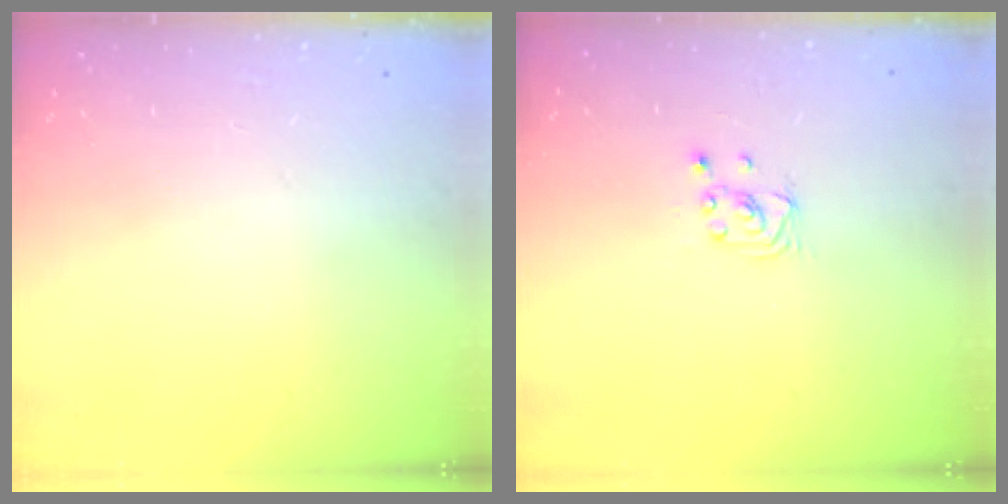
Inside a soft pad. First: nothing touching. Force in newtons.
{"total": 1.6, "press": 1.6, "slide": 0.0}